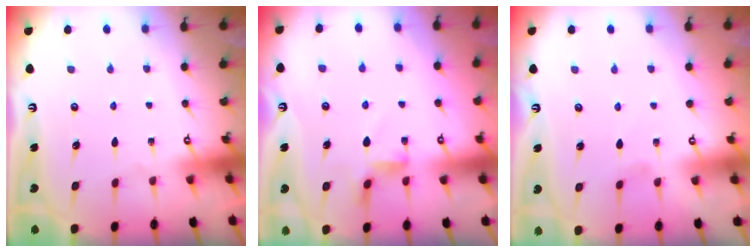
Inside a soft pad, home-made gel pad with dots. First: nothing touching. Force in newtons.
{"total": 2.9, "press": 2.8, "slide": 0.5}
{"total": 0.0}